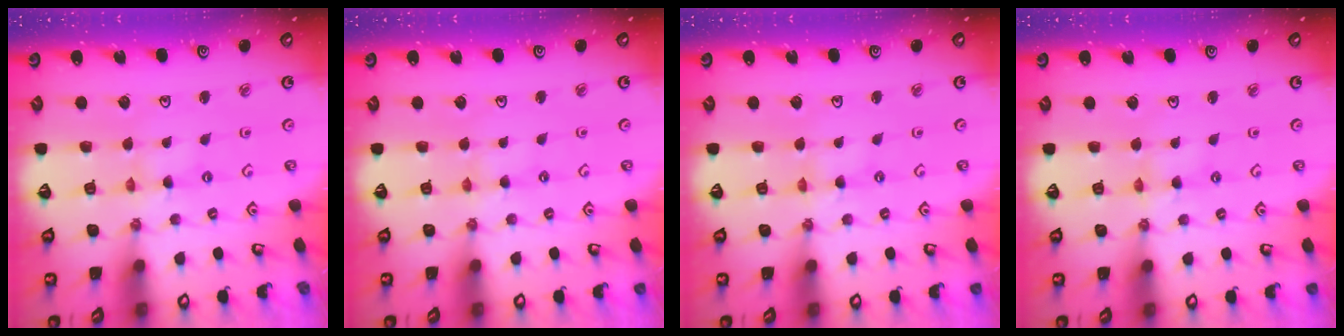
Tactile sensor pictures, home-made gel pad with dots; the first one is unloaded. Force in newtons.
{"total": 1.6, "press": 1.5, "slide": 0.4}
{"total": 0.0}
{"total": 1.0, "press": 0.9, "slide": 0.2}